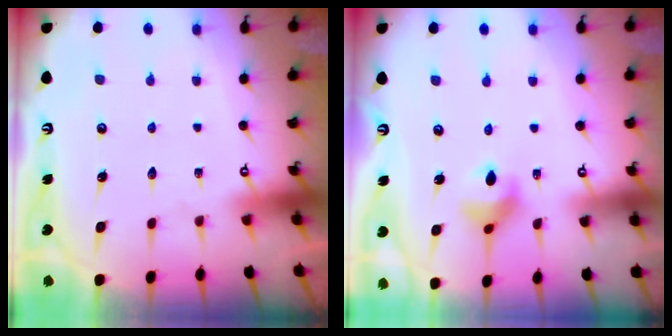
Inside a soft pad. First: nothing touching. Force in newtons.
{"total": 7.7, "press": 7.4, "slide": 2.2}